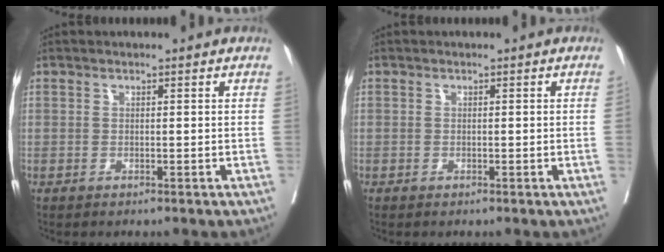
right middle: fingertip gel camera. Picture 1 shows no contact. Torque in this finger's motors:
{"motor_torque": [1.07, -1.06, 0.00, -0.21]}